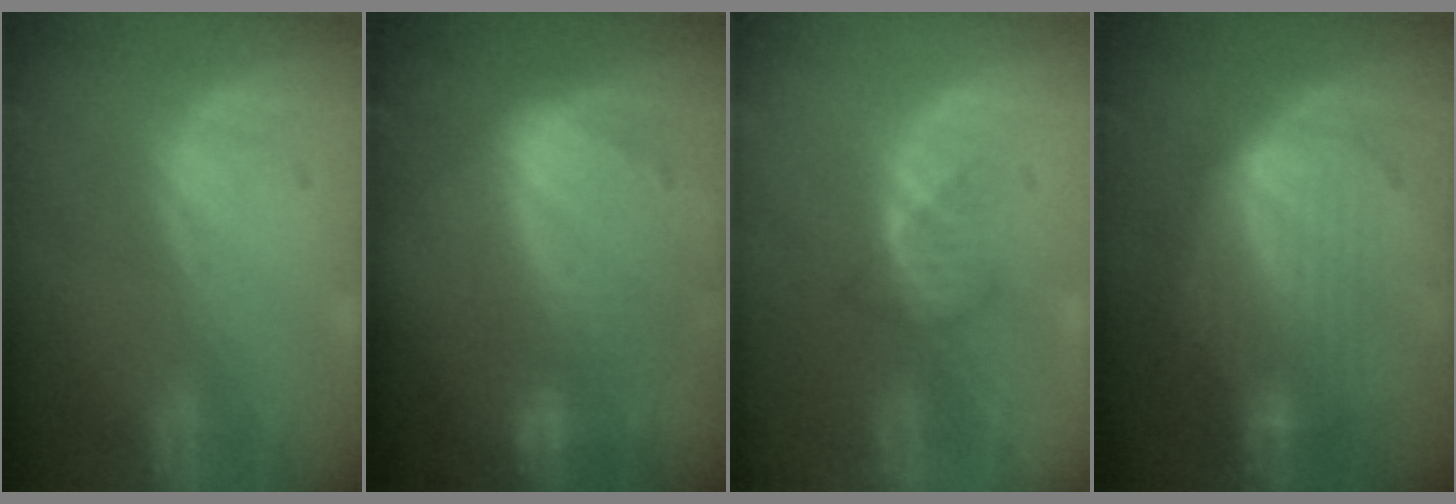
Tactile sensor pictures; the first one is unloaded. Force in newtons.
{"total": 9.1, "press": 8.0, "slide": 4.4}
{"total": 2.5, "press": 2.5, "slide": 0.3}
{"total": 7.2, "press": 7.1, "slide": 1.0}